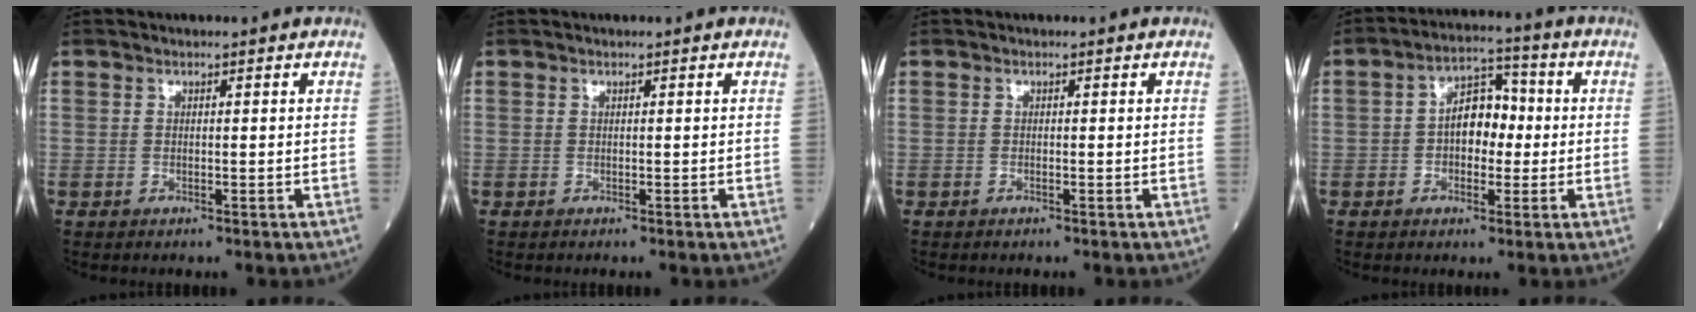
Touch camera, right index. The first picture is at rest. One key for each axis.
{"total": 0.0}
{"total": 0.0}
{"total": 7.1, "fx": -0.1, "fy": 4.1, "fz": 5.7, "tx": -0.096, "ty": 0.030, "tz": -0.005}